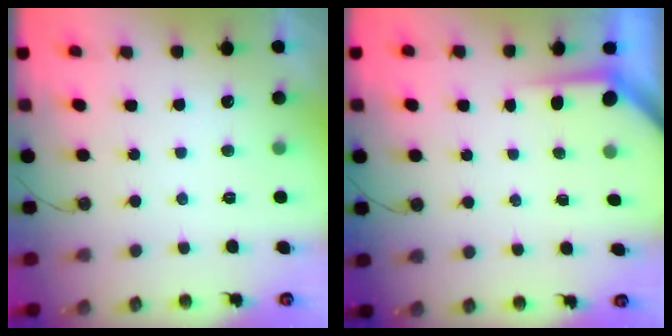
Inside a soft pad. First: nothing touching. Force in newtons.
{"total": 3.5, "press": 3.5, "slide": 0.4}